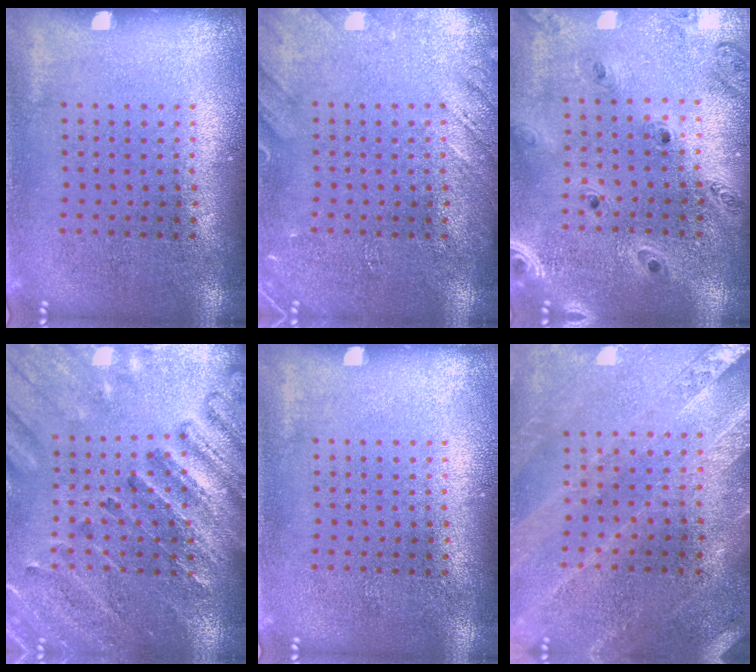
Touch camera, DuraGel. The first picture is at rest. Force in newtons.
{"total": 2.0, "press": 2.0, "slide": 0.2}
{"total": 1.3, "press": 1.3, "slide": 0.2}
{"total": 2.5, "press": 2.5, "slide": 0.4}
{"total": 0.0}
{"total": 0.8, "press": 0.8, "slide": 0.2}